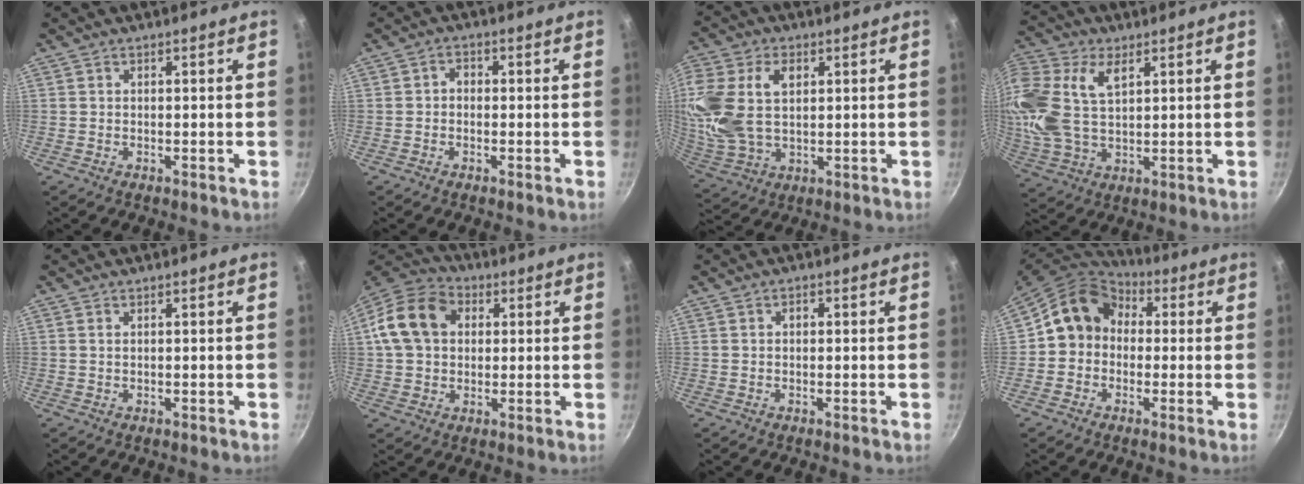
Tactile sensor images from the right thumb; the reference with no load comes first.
{"total": 2.1, "force": [-0.3, 1.7, 1.2], "torque": [-0.014, 0.011, -0.009]}
{"total": 17.9, "force": [4.2, 11.8, 12.9], "torque": [-0.283, -0.004, 0.084]}
{"total": 20.1, "force": [6.6, 12.4, 14.4], "torque": [-0.326, 0.009, 0.125]}
{"total": 0.6, "force": [0.2, 0.3, 0.5], "torque": [-0.009, 0.001, 0.004]}
{"total": 13.8, "force": [2.7, 10.6, 8.4], "torque": [-0.136, 0.025, 0.031]}
{"total": 1.3, "force": [0.2, 1.0, 0.9], "torque": [-0.013, 0.006, 0.001]}
{"total": 12.2, "force": [1.0, 10.4, 6.3], "torque": [-0.074, 0.036, -0.005]}